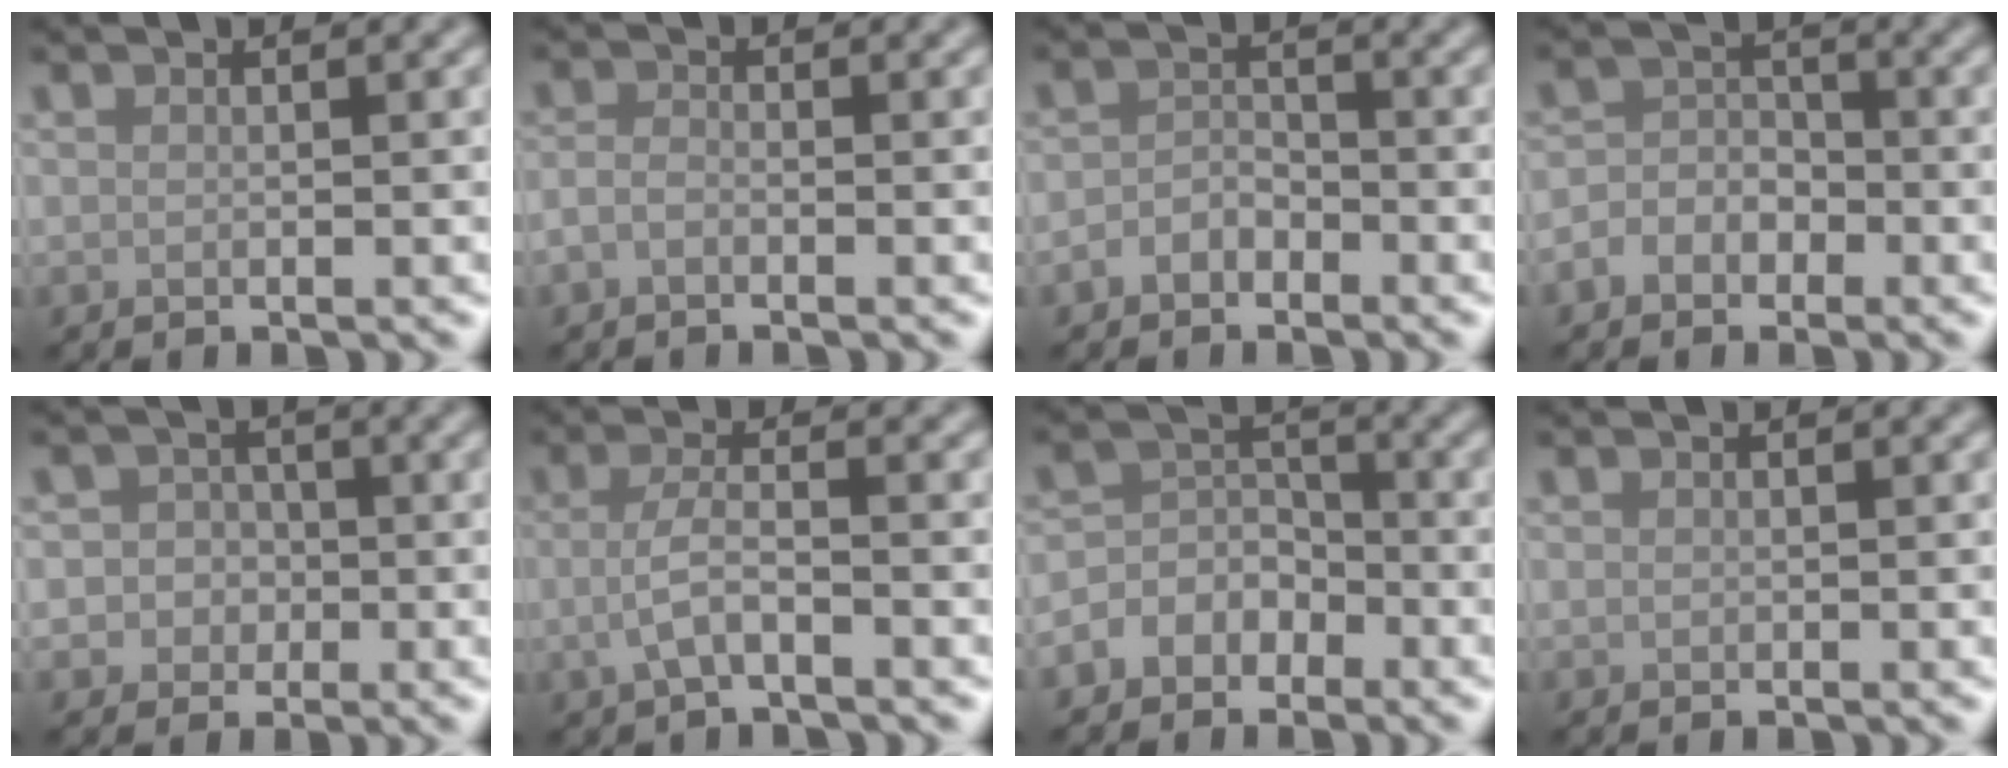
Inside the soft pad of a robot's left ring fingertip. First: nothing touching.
{"total": 1.2, "force": [-0.8, 0.7, 0.7], "torque": [-0.015, 0.001, -0.018]}
{"total": 1.9, "force": [-1.2, 1.3, 0.7], "torque": [-0.013, 0.006, -0.026]}
{"total": 2.7, "force": [-1.3, 2.1, 1.0], "torque": [0.001, 0.006, -0.031]}
{"total": 3.1, "force": [-0.5, 3.0, 0.7], "torque": [0.014, 0.012, -0.027]}
{"total": 2.7, "force": [-0.9, 0.9, 2.4], "torque": [-0.052, 0.001, -0.021]}
{"total": 4.3, "force": [-2.4, 3.4, 1.0], "torque": [0.010, 0.013, -0.064]}
{"total": 0.0}